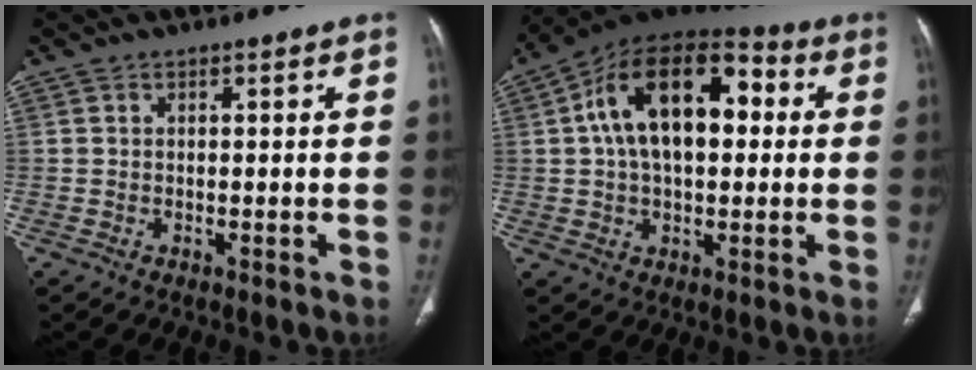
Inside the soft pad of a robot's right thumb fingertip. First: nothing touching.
{"total": 19.2, "force": [3.2, 11.1, 15.3], "torque": [-0.234, 0.033, 0.043]}